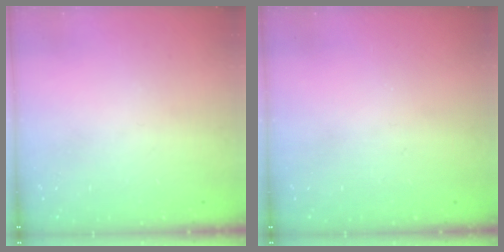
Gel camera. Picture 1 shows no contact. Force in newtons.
{"total": 0.0}